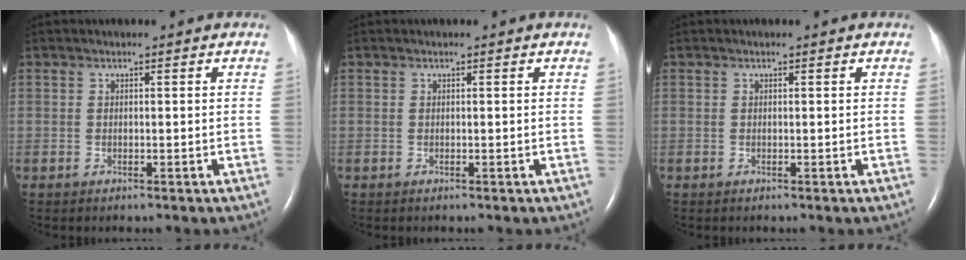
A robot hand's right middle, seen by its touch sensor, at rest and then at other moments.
{"total": 0.0}
{"total": 0.0}